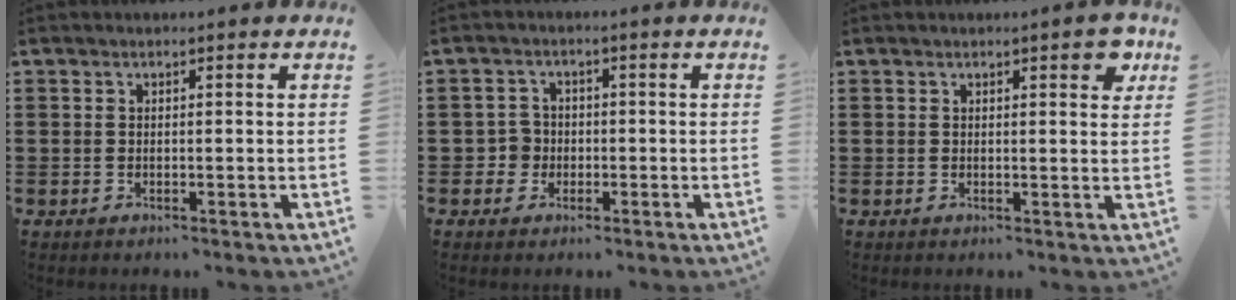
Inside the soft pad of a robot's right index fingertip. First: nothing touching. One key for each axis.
{"total": 3.1, "fx": -0.9, "fy": 2.8, "fz": 0.8, "tx": -0.034, "ty": 0.000, "tz": -0.024}
{"total": 2.9, "fx": 1.6, "fy": 0.7, "fz": 2.3, "tx": -0.026, "ty": -0.003, "tz": 0.022}